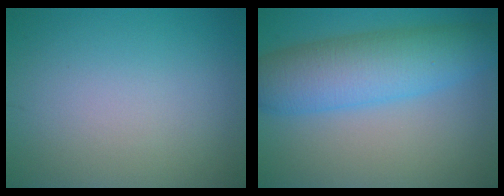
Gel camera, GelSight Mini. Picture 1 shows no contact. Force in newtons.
{"total": 7.7, "press": 7.7, "slide": 0.3}